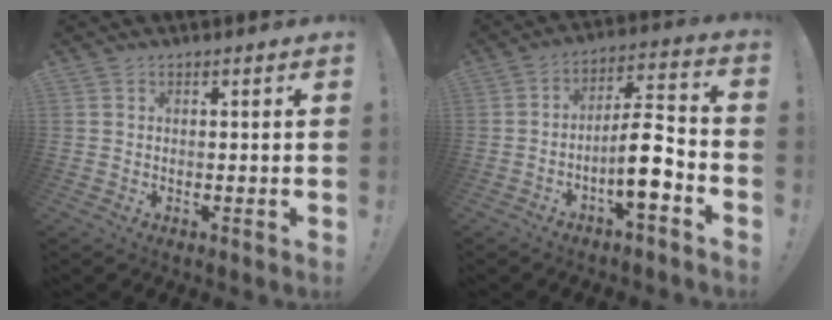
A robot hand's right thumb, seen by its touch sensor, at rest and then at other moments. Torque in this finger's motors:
{"motor_torque": [1.55, 3.46, 1.78, -0.97, 0.90]}